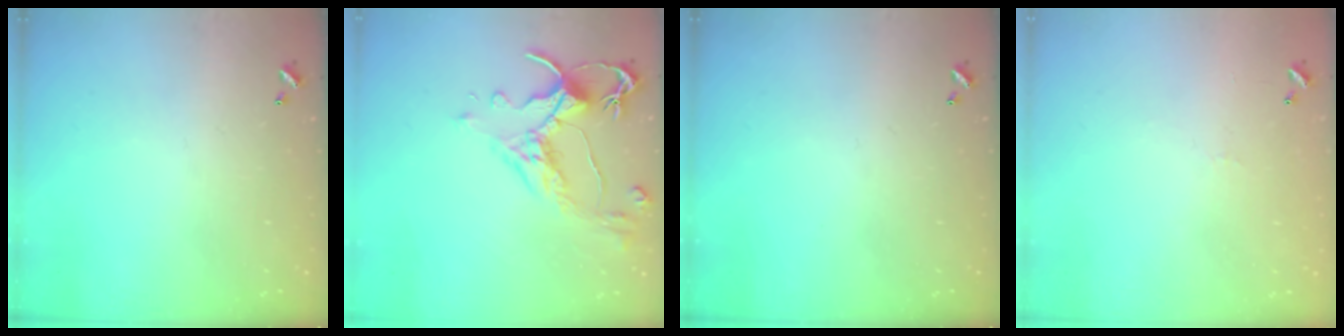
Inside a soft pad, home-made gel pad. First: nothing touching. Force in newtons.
{"total": 3.1, "press": 2.7, "slide": 1.4}
{"total": 0.0}
{"total": 6.5, "press": 6.4, "slide": 0.7}